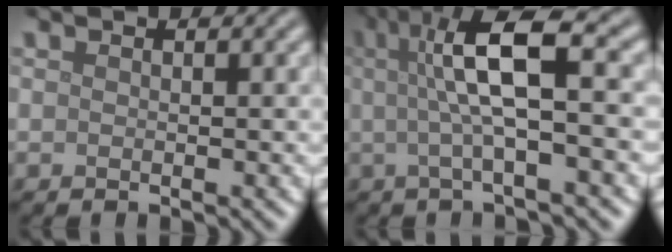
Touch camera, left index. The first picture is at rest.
{"total": 7.5, "force": [1.0, 1.7, 7.2], "torque": [-0.119, 0.020, 0.010]}